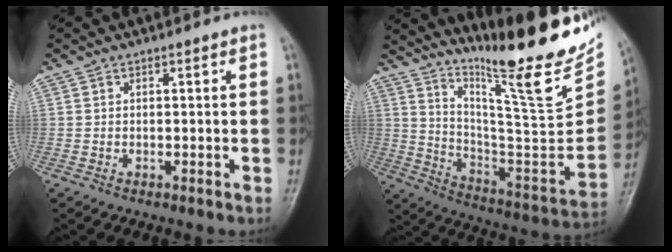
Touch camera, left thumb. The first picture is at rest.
{"total": 23.5, "force": [19.2, 2.3, 13.4], "torque": [-0.182, -0.139, 0.302]}